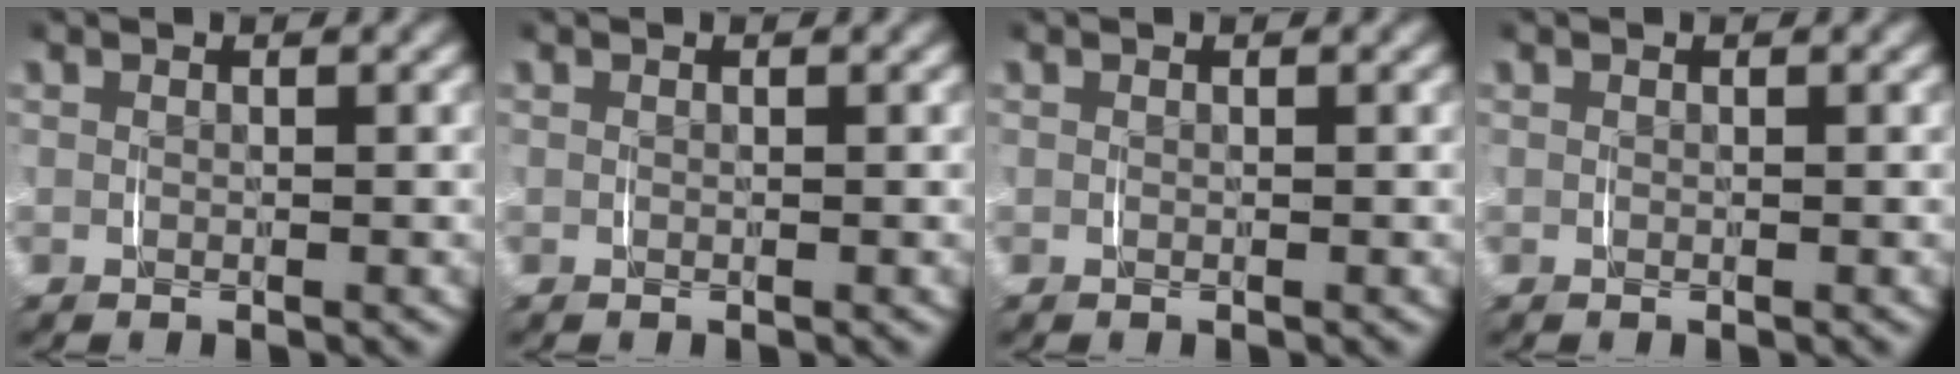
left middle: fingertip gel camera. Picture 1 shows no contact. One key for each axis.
{"total": 0.0}
{"total": 0.0}
{"total": 0.0}